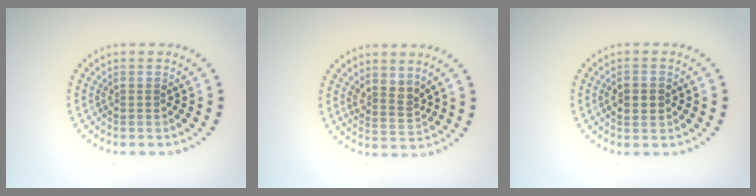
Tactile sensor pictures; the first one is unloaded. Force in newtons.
{"total": 2.2, "press": 1.7, "slide": 1.4}
{"total": 2.5, "press": 2.5, "slide": 0.1}